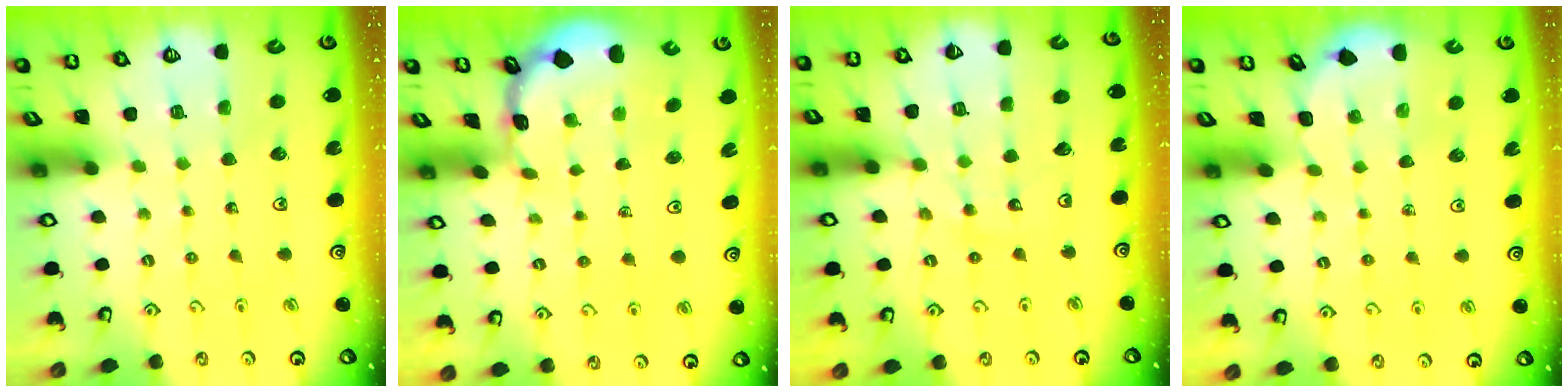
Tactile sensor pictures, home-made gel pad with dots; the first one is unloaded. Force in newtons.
{"total": 1.1, "press": 1.1, "slide": 0.2}
{"total": 10.3, "press": 10.3, "slide": 1.3}
{"total": 2.4, "press": 2.0, "slide": 1.3}